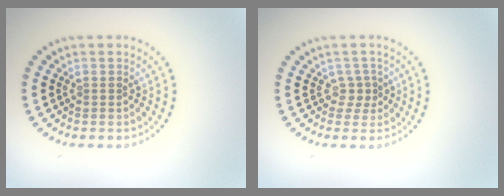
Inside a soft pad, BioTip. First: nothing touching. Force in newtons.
{"total": 1.3, "press": 0.9, "slide": 0.9}